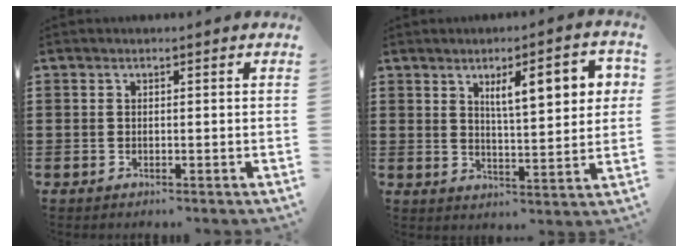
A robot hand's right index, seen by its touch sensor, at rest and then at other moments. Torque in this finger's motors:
{"motor_torque": [0.87, 0.45, 0.35, 0.09]}